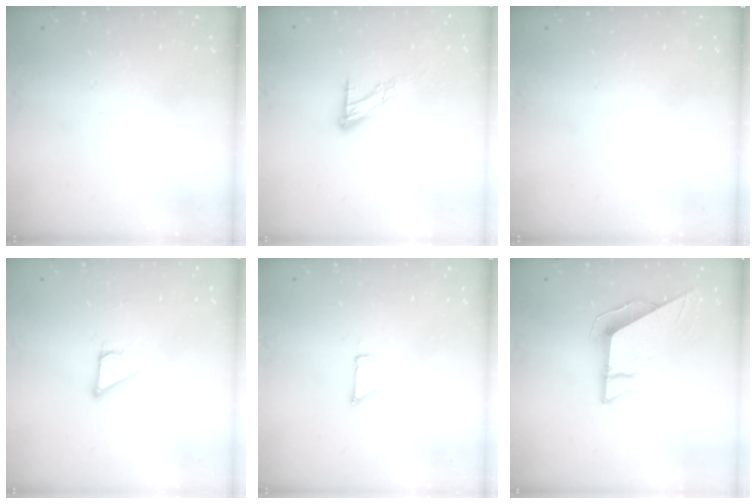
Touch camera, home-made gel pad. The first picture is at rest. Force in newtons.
{"total": 8.7, "press": 8.7, "slide": 0.7}
{"total": 0.0}
{"total": 2.8, "press": 2.8, "slide": 0.2}
{"total": 1.9, "press": 1.9, "slide": 0.0}
{"total": 9.0, "press": 9.0, "slide": 0.4}